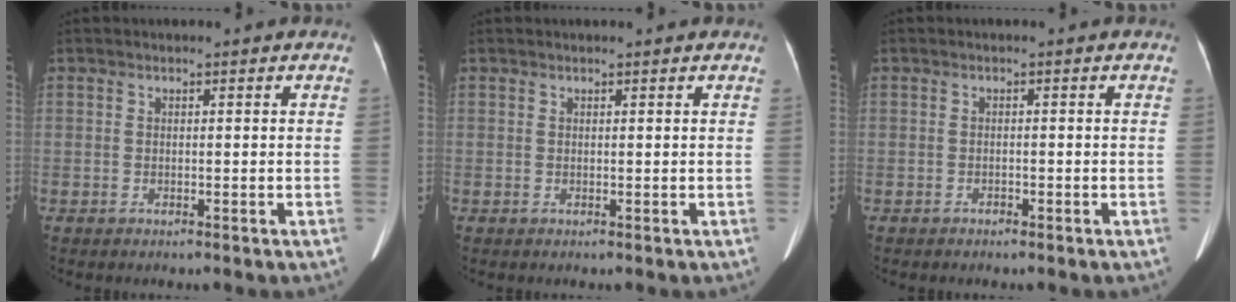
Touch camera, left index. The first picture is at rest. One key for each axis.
{"total": 1.0, "fx": 0.9, "fy": 0.0, "fz": 0.4, "tx": -0.008, "ty": 0.009, "tz": 0.011}
{"total": 0.8, "fx": -0.7, "fy": 0.2, "fz": 0.1, "tx": -0.007, "ty": -0.003, "tz": -0.014}